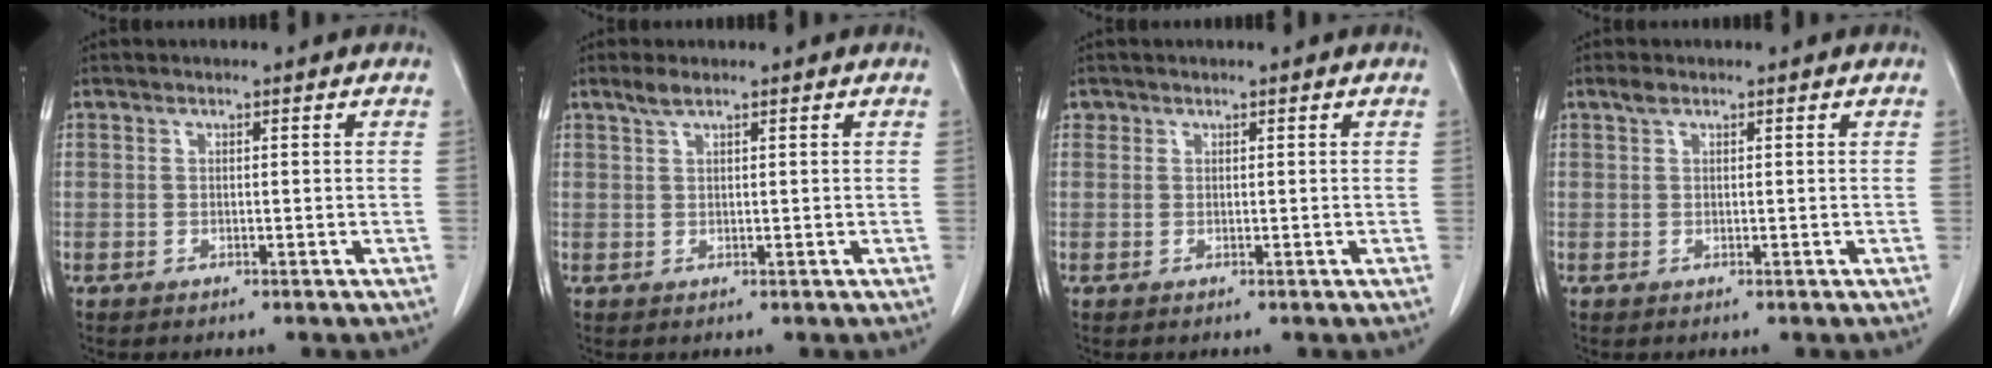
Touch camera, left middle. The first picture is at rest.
{"total": 1.7, "force": [1.3, 0.2, 1.1], "torque": [-0.026, 0.006, 0.028]}
{"total": 0.6, "force": [0.3, 0.4, 0.0], "torque": [0.003, 0.003, 0.005]}
{"total": 1.0, "force": [0.7, 0.4, 0.6], "torque": [-0.014, 0.010, 0.015]}